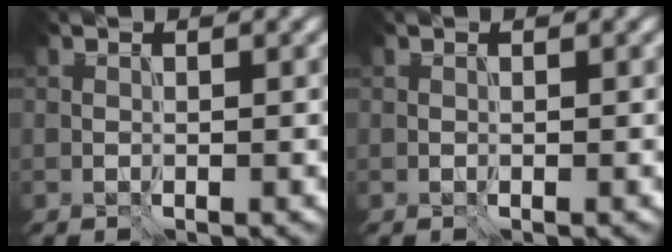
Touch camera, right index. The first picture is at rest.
{"total": 0.0}